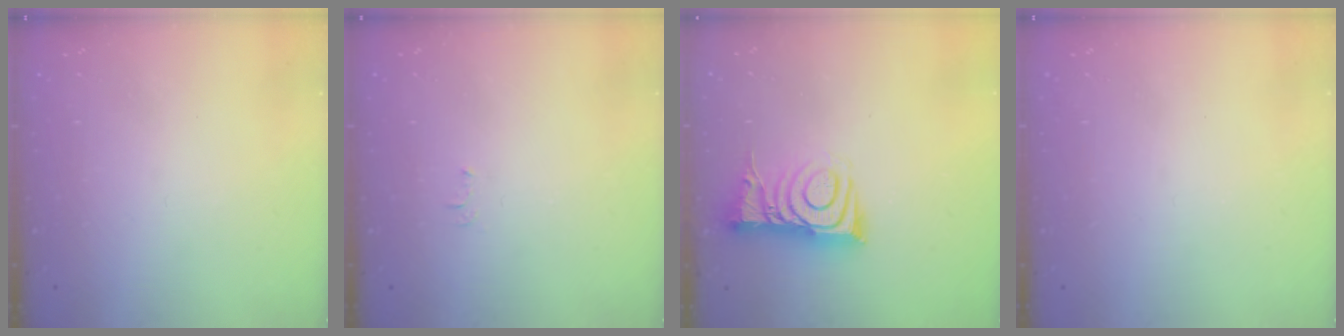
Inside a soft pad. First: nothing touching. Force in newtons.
{"total": 3.0, "press": 3.0, "slide": 0.5}
{"total": 8.3, "press": 8.3, "slide": 0.7}
{"total": 0.0}